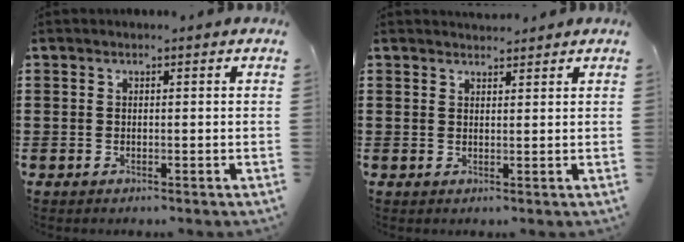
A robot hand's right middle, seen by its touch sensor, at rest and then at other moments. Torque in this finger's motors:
{"motor_torque": [0.00, -0.01, 0.00, 0.00]}